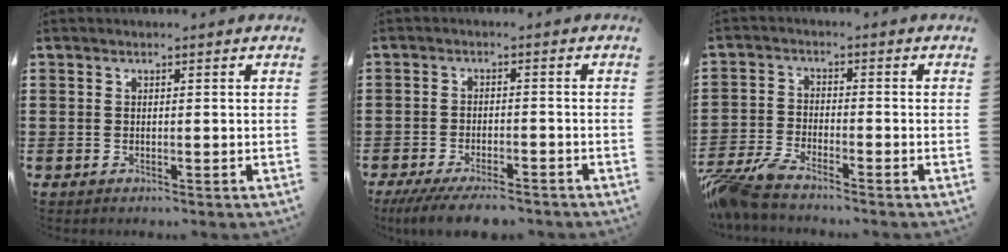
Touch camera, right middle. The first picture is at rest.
{"total": 4.5, "force": [-4.0, 0.5, 2.0], "torque": [-0.045, -0.010, -0.077]}
{"total": 5.1, "force": [-4.7, 0.4, 2.1], "torque": [-0.079, -0.018, -0.099]}